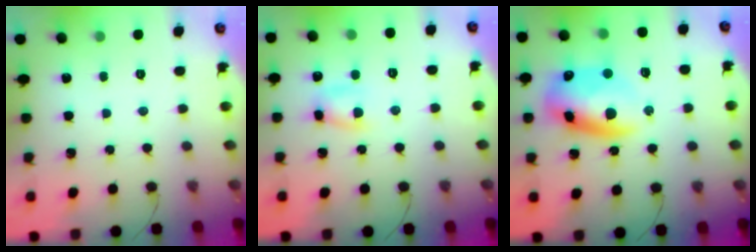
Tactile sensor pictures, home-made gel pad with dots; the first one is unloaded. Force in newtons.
{"total": 5.7, "press": 5.6, "slide": 0.6}
{"total": 13.7, "press": 13.4, "slide": 2.9}